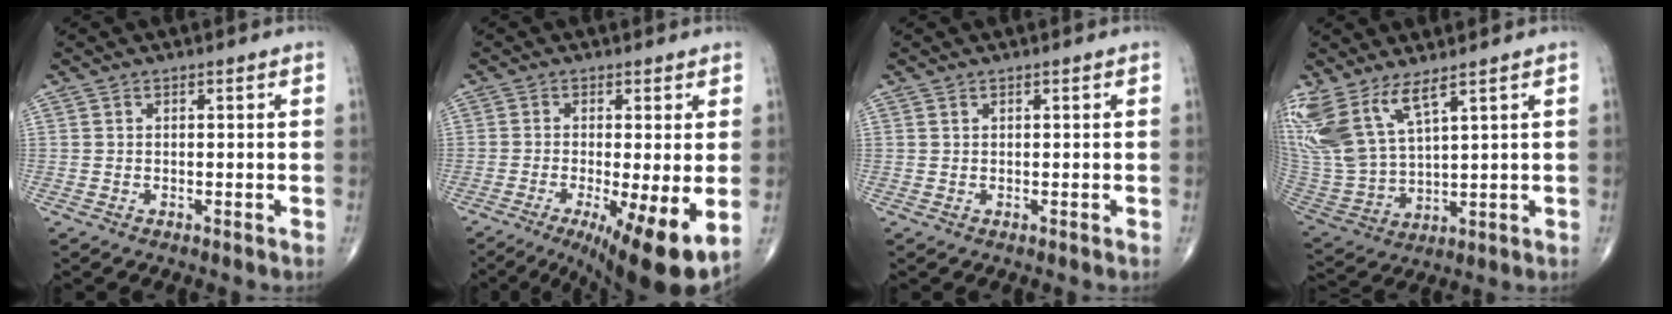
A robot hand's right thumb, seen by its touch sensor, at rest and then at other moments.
{"total": 12.8, "force": [-3.7, 2.9, 11.9], "torque": [-0.169, -0.021, -0.050]}
{"total": 0.0}
{"total": 14.1, "force": [8.8, 4.9, 9.8], "torque": [-0.223, -0.039, 0.196]}